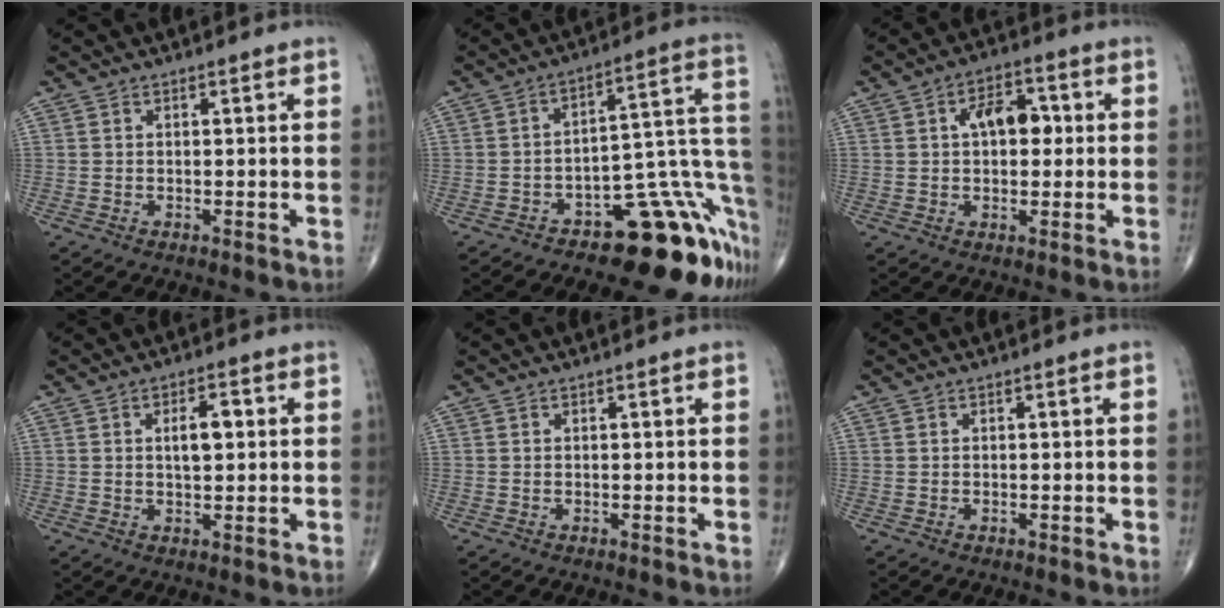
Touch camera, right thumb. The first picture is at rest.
{"total": 18.4, "force": [-10.9, 7.3, 12.9], "torque": [-0.053, 0.125, -0.149]}
{"total": 8.2, "force": [1.4, 4.9, 6.4], "torque": [-0.076, 0.016, 0.016]}
{"total": 4.6, "force": [0.8, 2.1, 4.0], "torque": [-0.061, 0.003, 0.012]}
{"total": 0.0}
{"total": 0.0}